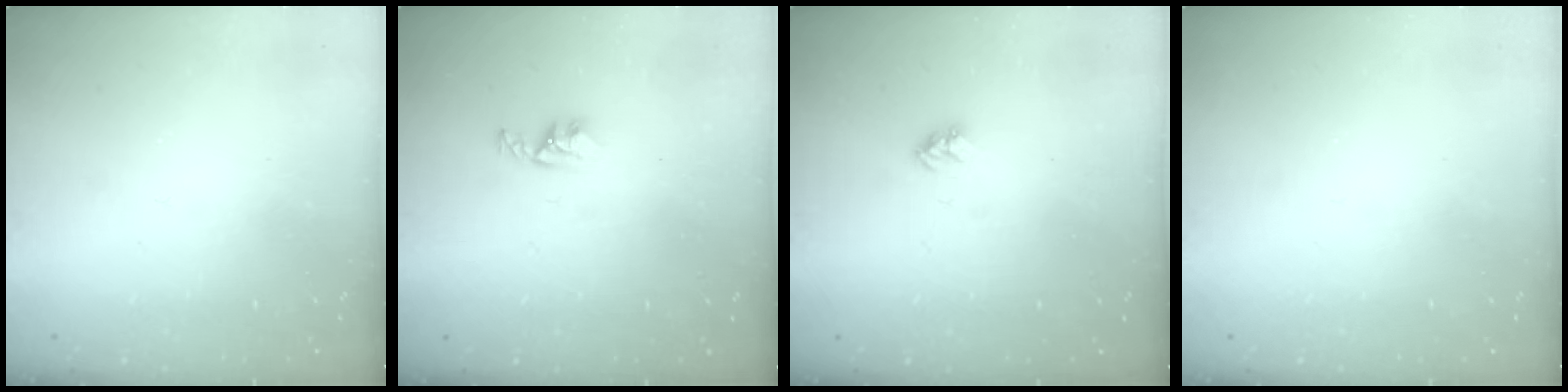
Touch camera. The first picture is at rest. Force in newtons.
{"total": 3.7, "press": 3.6, "slide": 0.6}
{"total": 3.2, "press": 3.1, "slide": 0.3}
{"total": 0.0}